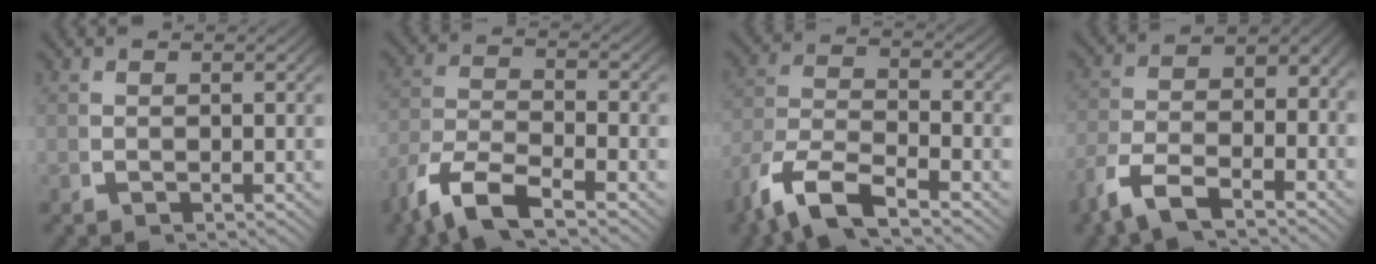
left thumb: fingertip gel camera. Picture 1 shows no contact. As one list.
[{"total": 7.0, "force": [-3.2, 4.1, 4.8], "torque": [-0.105, -0.019, -0.053]}, {"total": 7.6, "force": [-3.1, 4.7, 5.1], "torque": [-0.114, -0.022, -0.049]}, {"total": 7.3, "force": [-2.4, 4.5, 5.2], "torque": [-0.079, 0.000, -0.051]}]